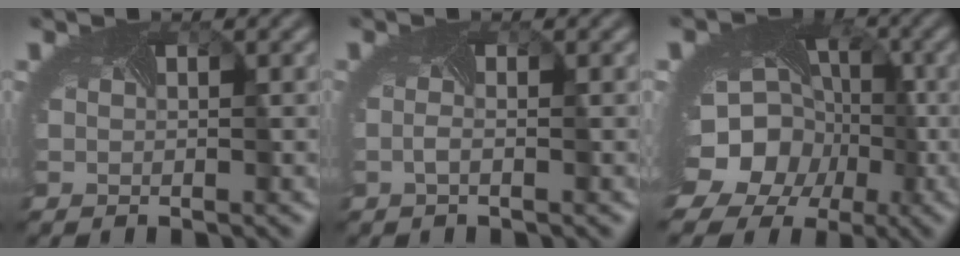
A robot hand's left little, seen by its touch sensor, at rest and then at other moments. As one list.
[{"total": 0.9, "force": [-0.5, -0.5, 0.5], "torque": [-0.019, 0.001, -0.012]}, {"total": 16.1, "force": [-5.0, 13.3, 7.6], "torque": [-0.148, -0.035, -0.086]}]